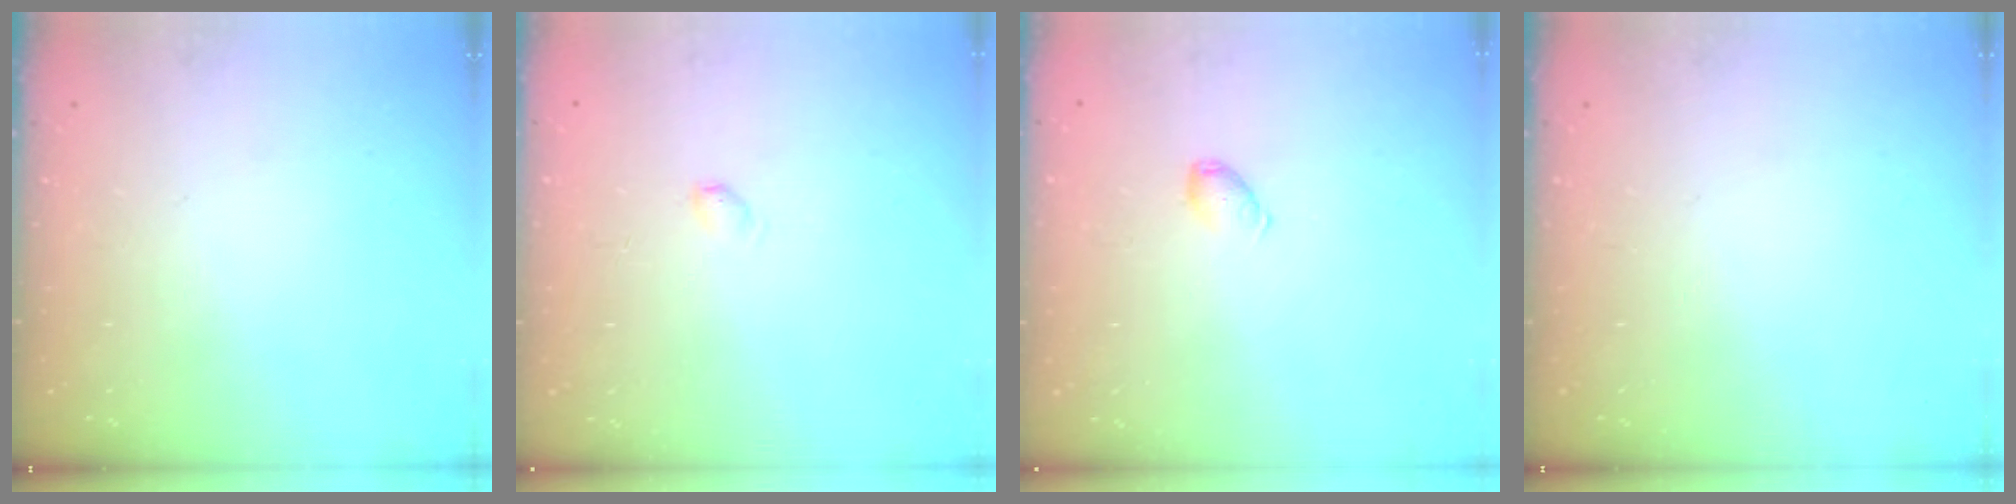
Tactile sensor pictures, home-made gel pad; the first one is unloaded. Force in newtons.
{"total": 2.5, "press": 2.5, "slide": 0.4}
{"total": 4.4, "press": 4.4, "slide": 0.7}
{"total": 0.0}